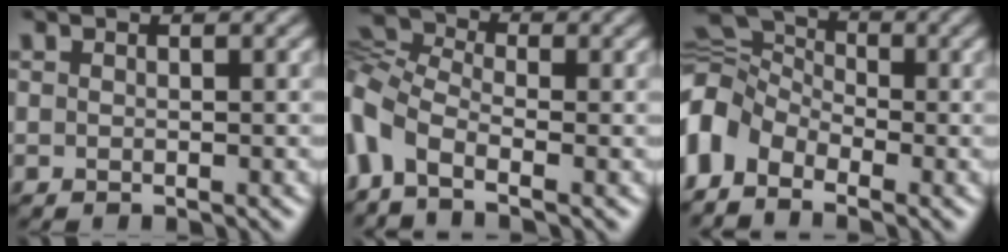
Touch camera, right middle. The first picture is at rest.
{"total": 6.2, "force": [-2.4, 3.6, 4.4], "torque": [-0.104, 0.005, -0.072]}
{"total": 7.5, "force": [-3.1, 5.1, 4.5], "torque": [-0.083, 0.006, -0.073]}